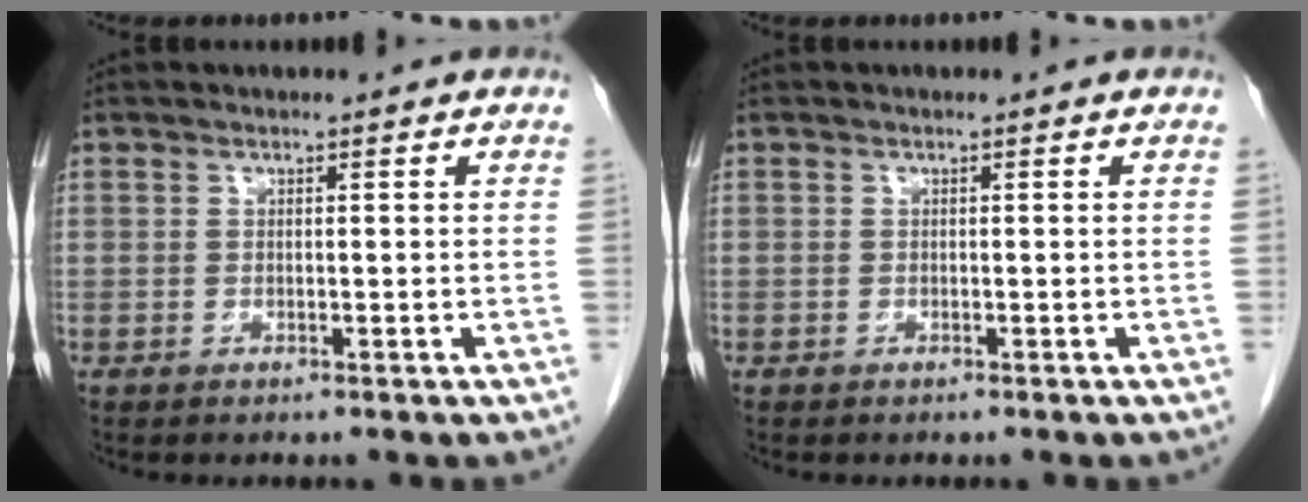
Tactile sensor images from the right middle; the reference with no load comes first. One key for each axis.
{"total": 0.0}